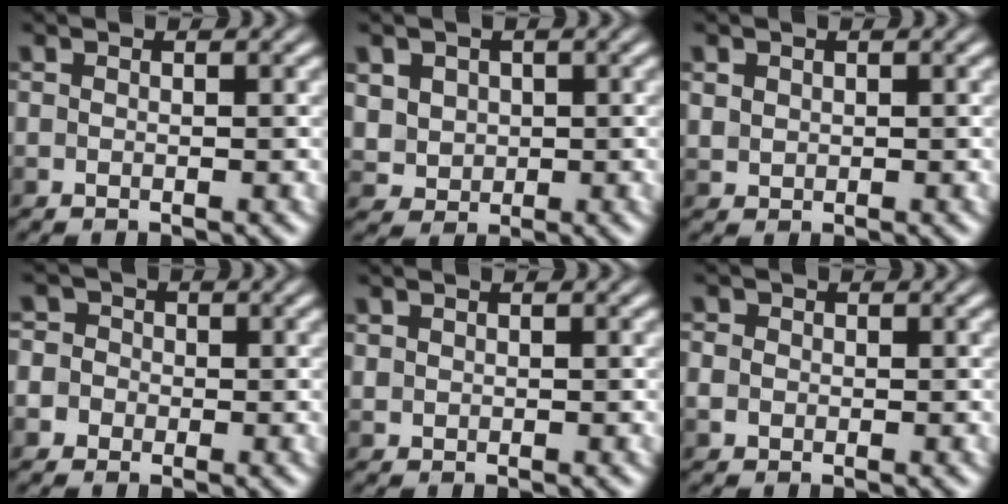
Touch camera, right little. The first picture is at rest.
{"total": 2.4, "force": [0.6, 2.2, 0.6], "torque": [-0.036, -0.004, 0.025]}
{"total": 1.3, "force": [0.6, 1.1, 0.2], "torque": [-0.018, -0.002, 0.013]}
{"total": 4.8, "force": [0.5, 4.5, 1.8], "torque": [-0.036, 0.028, -0.018]}
{"total": 0.8, "force": [0.4, 0.7, 0.0], "torque": [-0.007, -0.002, 0.007]}
{"total": 2.0, "force": [0.2, 1.8, 0.7], "torque": [-0.026, 0.002, -0.001]}